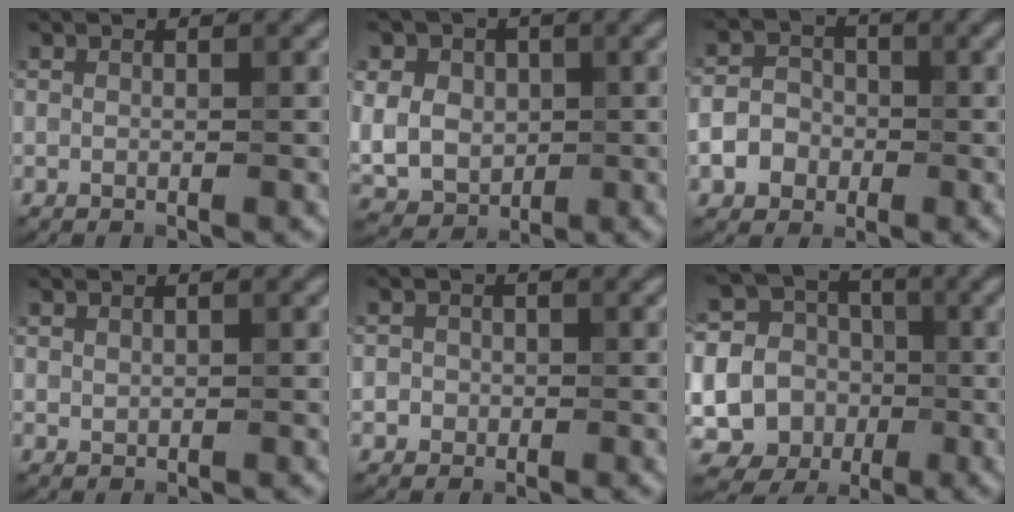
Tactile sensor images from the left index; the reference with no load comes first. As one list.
[{"total": 10.8, "force": [1.4, 9.0, 5.6], "torque": [-0.113, 0.030, 0.006]}, {"total": 4.3, "force": [-1.5, 3.7, 1.5], "torque": [-0.006, 0.004, -0.043]}, {"total": 0.5, "force": [0.5, 0.2, 0.2], "torque": [-0.004, 0.000, 0.011]}, {"total": 1.7, "force": [-0.1, 1.7, 0.3], "torque": [0.018, 0.012, -0.017]}, {"total": 18.7, "force": [-0.8, 17.3, 6.8], "torque": [-0.176, 0.015, -0.050]}]